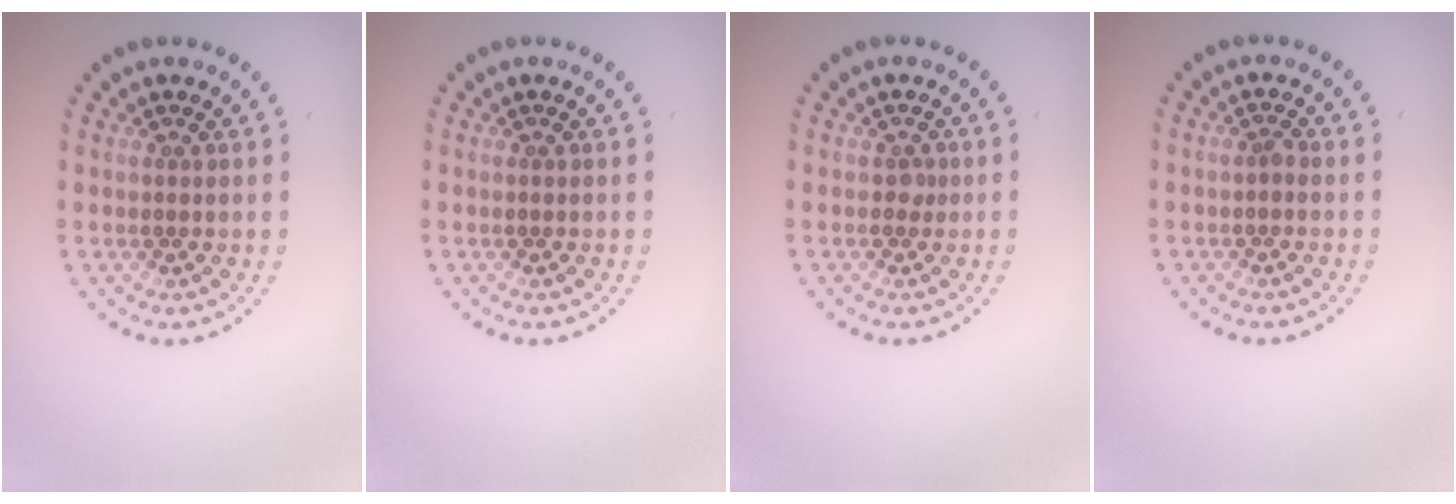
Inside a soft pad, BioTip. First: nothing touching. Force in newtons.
{"total": 0.0}
{"total": 0.6, "press": 0.5, "slide": 0.4}
{"total": 0.6, "press": 0.5, "slide": 0.3}